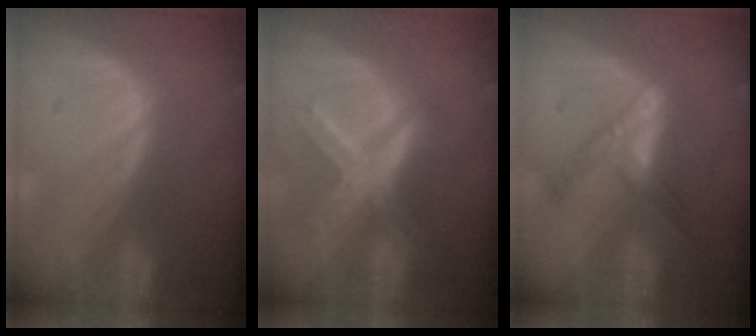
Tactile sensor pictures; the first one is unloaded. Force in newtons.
{"total": 8.4, "press": 7.2, "slide": 4.2}
{"total": 5.5, "press": 5.4, "slide": 1.4}